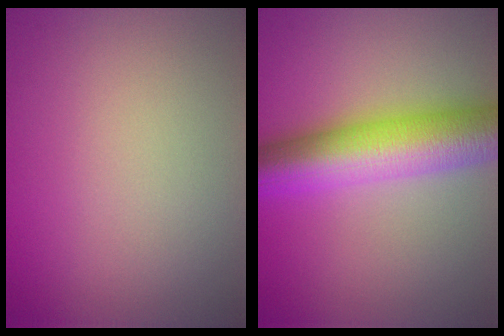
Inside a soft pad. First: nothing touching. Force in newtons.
{"total": 9.5, "press": 9.5, "slide": 0.2}